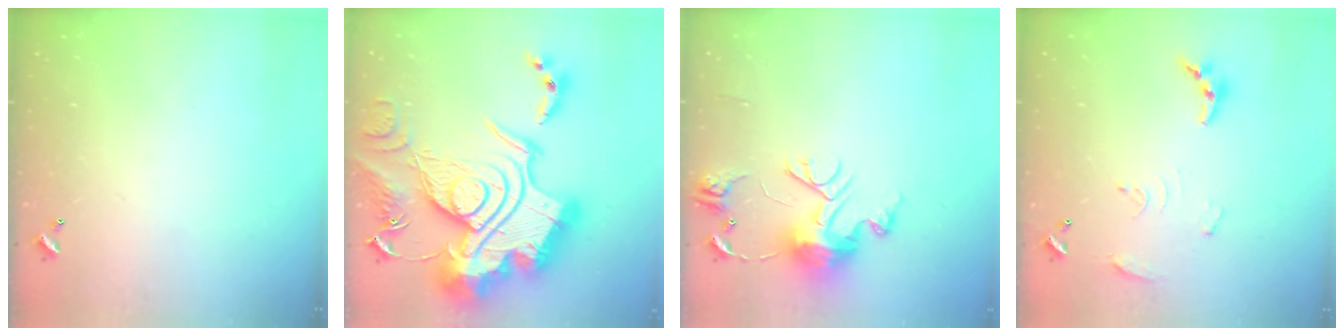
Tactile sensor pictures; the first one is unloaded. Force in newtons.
{"total": 0.8, "press": 0.8, "slide": 0.0}
{"total": 12.5, "press": 12.4, "slide": 0.9}
{"total": 8.7, "press": 8.7, "slide": 0.5}